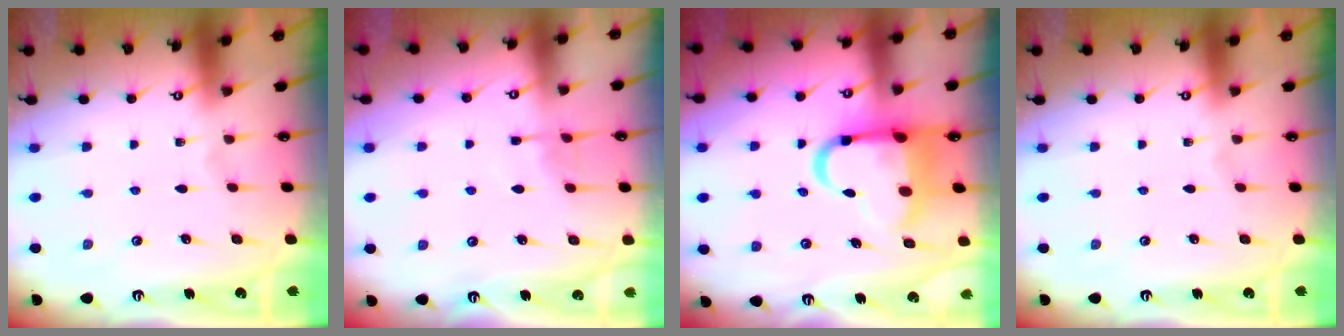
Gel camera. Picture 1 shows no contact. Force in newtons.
{"total": 3.6, "press": 3.6, "slide": 0.6}
{"total": 13.3, "press": 12.9, "slide": 3.0}
{"total": 0.0}